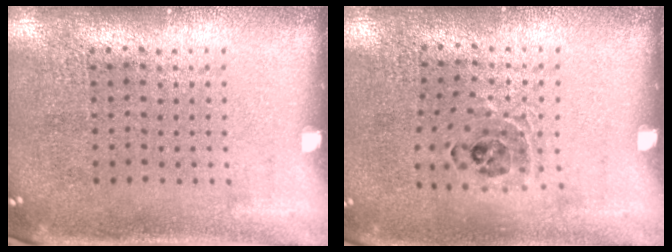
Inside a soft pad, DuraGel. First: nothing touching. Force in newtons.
{"total": 0.8, "press": 0.8, "slide": 0.1}